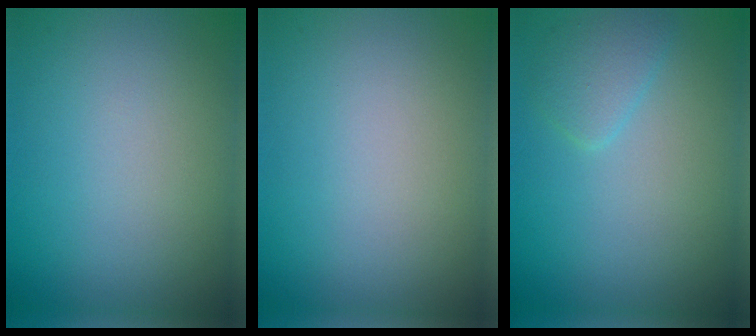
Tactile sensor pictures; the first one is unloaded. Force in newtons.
{"total": 0.0}
{"total": 1.8, "press": 1.8, "slide": 0.1}